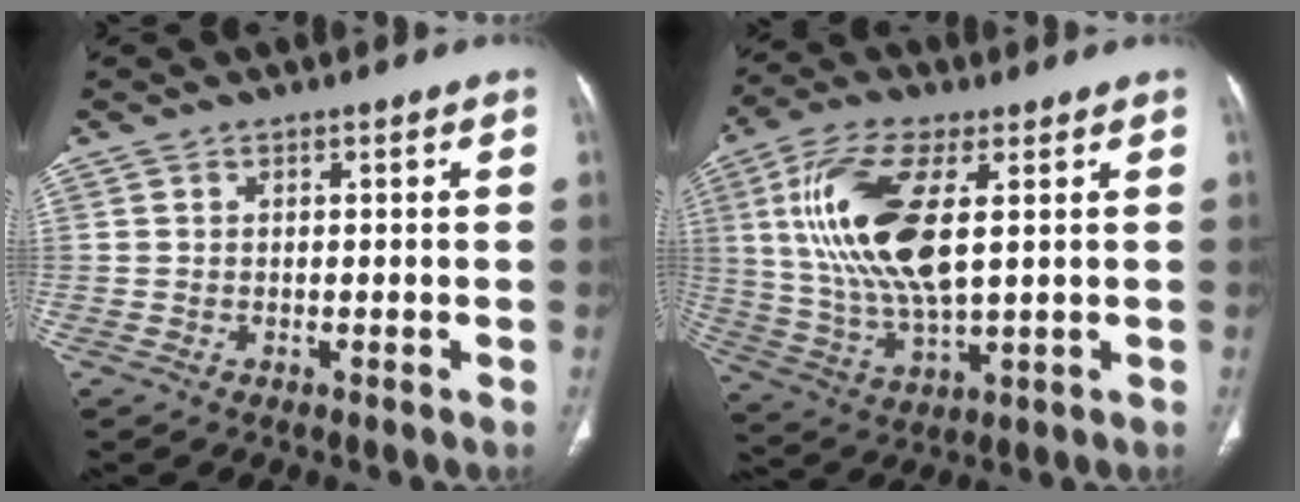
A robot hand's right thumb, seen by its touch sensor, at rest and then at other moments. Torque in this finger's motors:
{"motor_torque": [-1.03, 2.16, 1.69, 1.08, 0.64]}